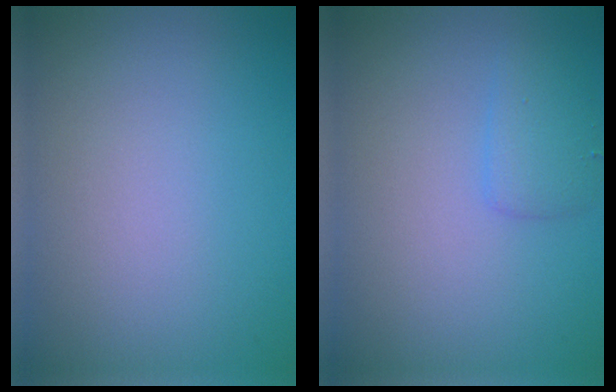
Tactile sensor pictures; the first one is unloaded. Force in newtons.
{"total": 1.8, "press": 1.8, "slide": 0.2}